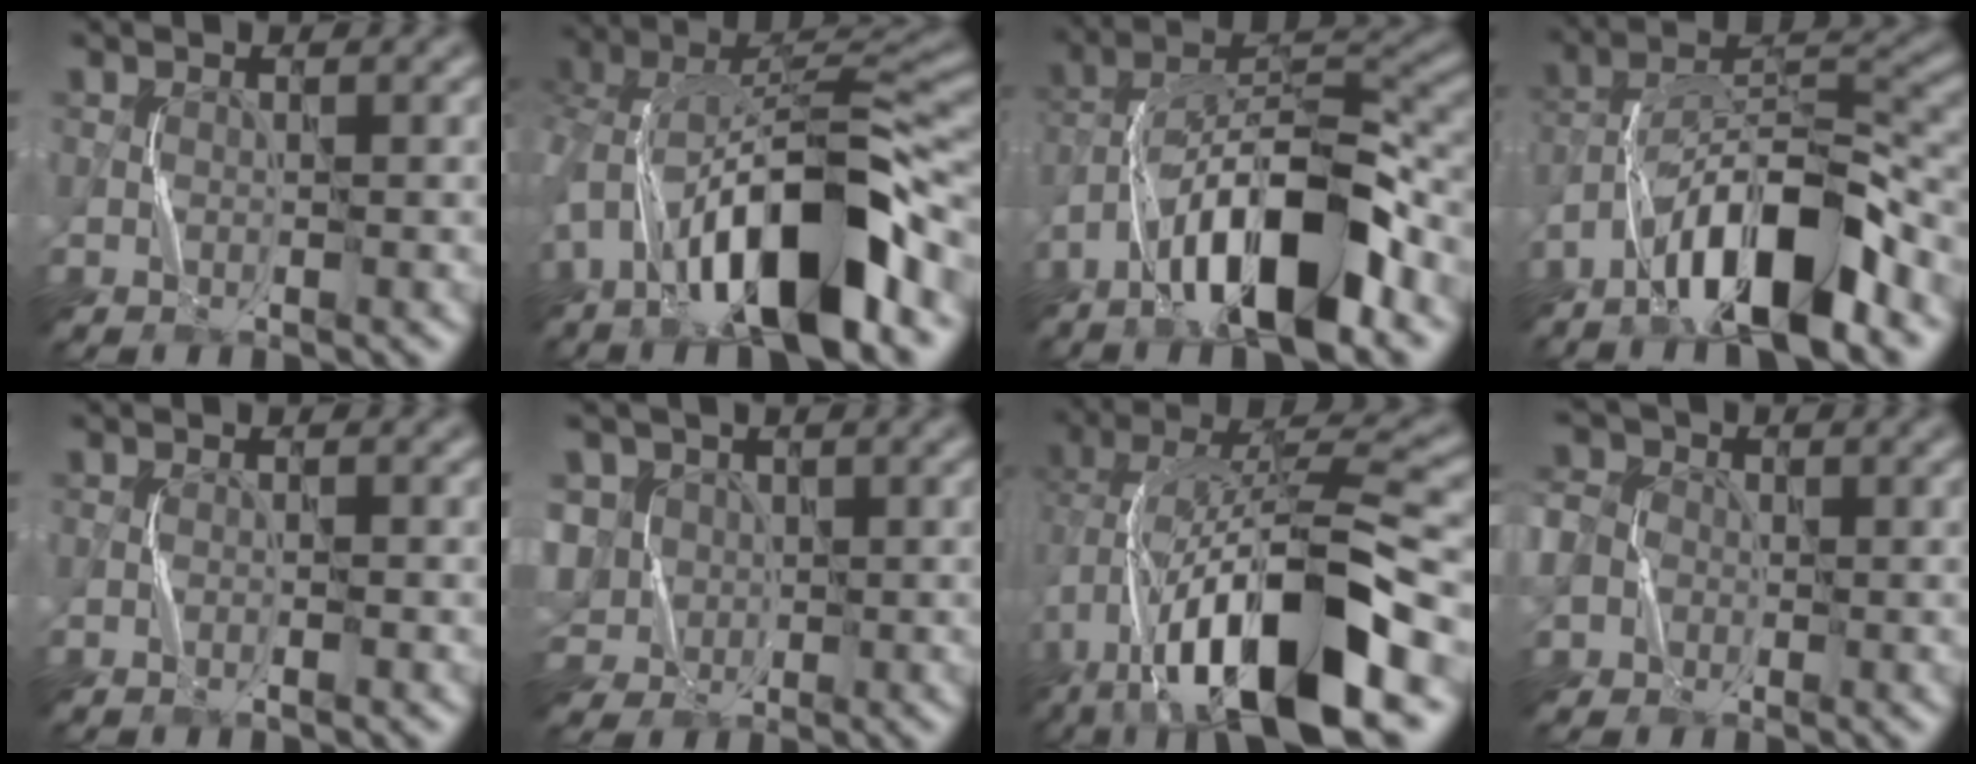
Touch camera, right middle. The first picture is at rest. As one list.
[{"total": 13.6, "force": [-5.8, 5.1, 11.3], "torque": [-0.190, 0.010, -0.101]}, {"total": 12.0, "force": [-6.6, 3.5, 9.4], "torque": [-0.159, 0.022, -0.121]}, {"total": 11.3, "force": [-7.1, 3.0, 8.3], "torque": [-0.137, 0.019, -0.132]}, {"total": 0.8, "force": [-0.6, 0.0, 0.6], "torque": [-0.013, 0.004, -0.010]}, {"total": 7.2, "force": [0.7, 6.3, 3.2], "torque": [-0.087, 0.030, -0.011]}, {"total": 15.6, "force": [-5.9, 4.9, 13.5], "torque": [-0.234, 0.024, -0.095]}, {"total": 8.6, "force": [-1.9, 7.8, 3.2], "torque": [-0.082, 0.008, -0.078]}]